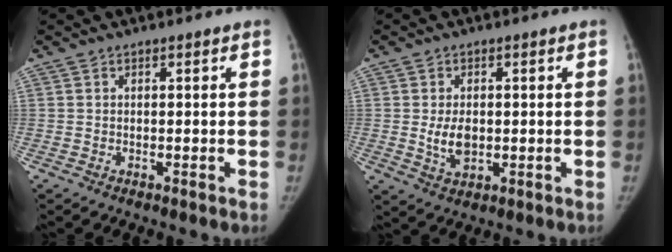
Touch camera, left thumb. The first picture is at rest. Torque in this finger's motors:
{"motor_torque": [-0.04, -0.02, 0.17, 0.59, 0.05]}